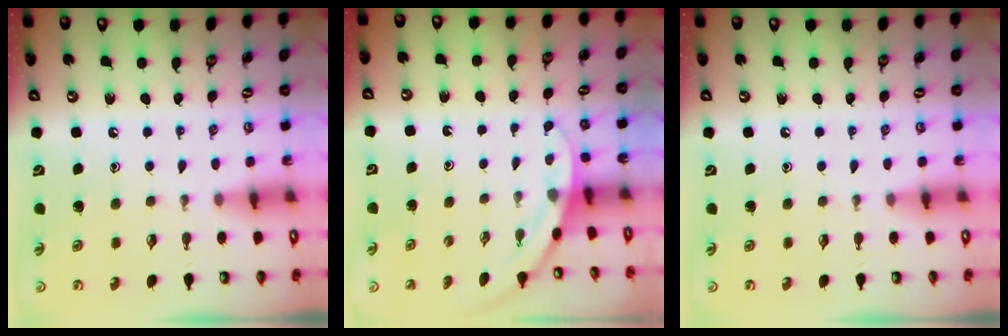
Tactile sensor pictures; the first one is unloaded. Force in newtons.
{"total": 4.1, "press": 4.1, "slide": 0.3}
{"total": 0.0}